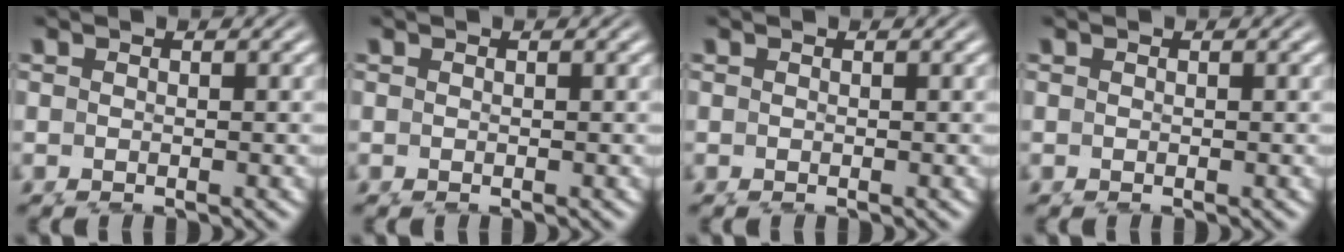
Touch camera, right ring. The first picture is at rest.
{"total": 0.0}
{"total": 0.0}
{"total": 0.0}